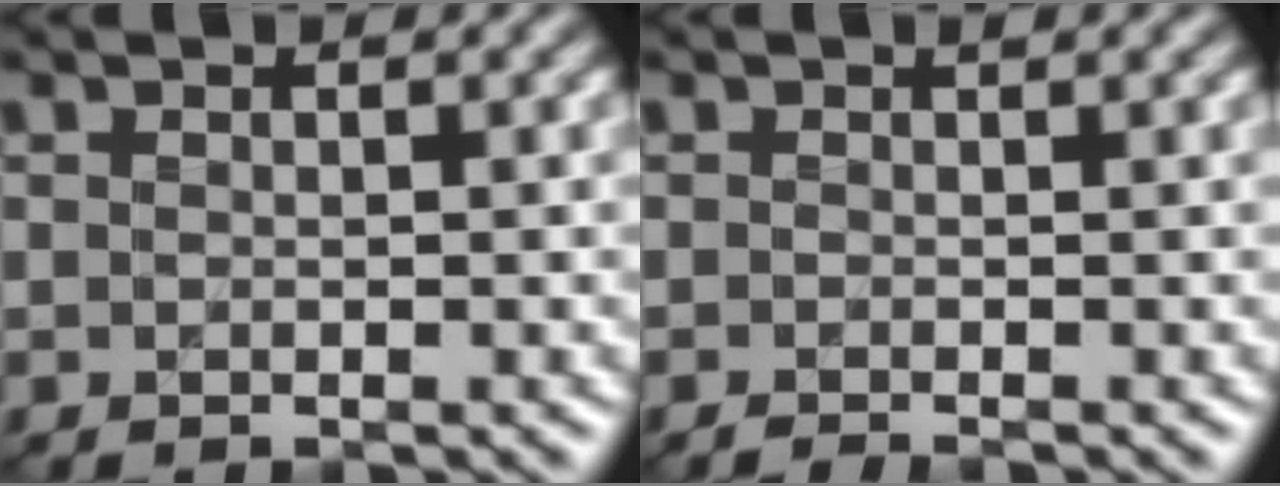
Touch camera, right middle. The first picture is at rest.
{"total": 0.7, "force": [-0.4, 0.1, 0.5], "torque": [-0.006, 0.004, -0.013]}